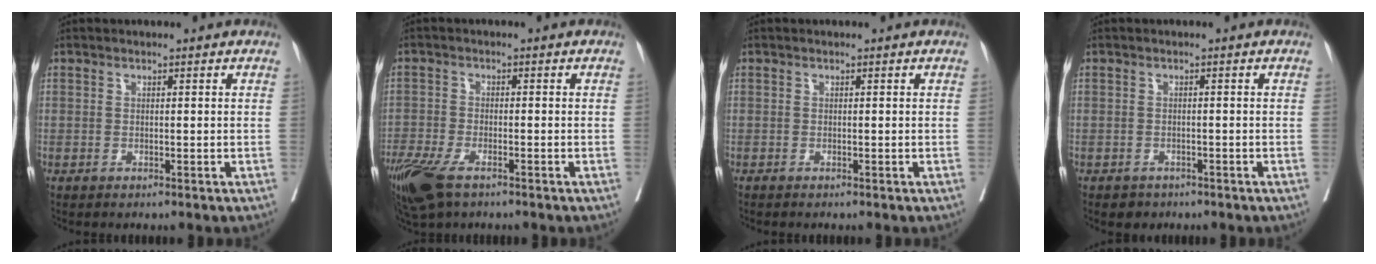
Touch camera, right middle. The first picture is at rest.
{"total": 9.3, "force": [-6.3, 3.3, 6.0], "torque": [-0.122, -0.021, -0.113]}
{"total": 0.0}
{"total": 1.9, "force": [-1.3, 1.3, 0.1], "torque": [-0.005, 0.004, -0.018]}